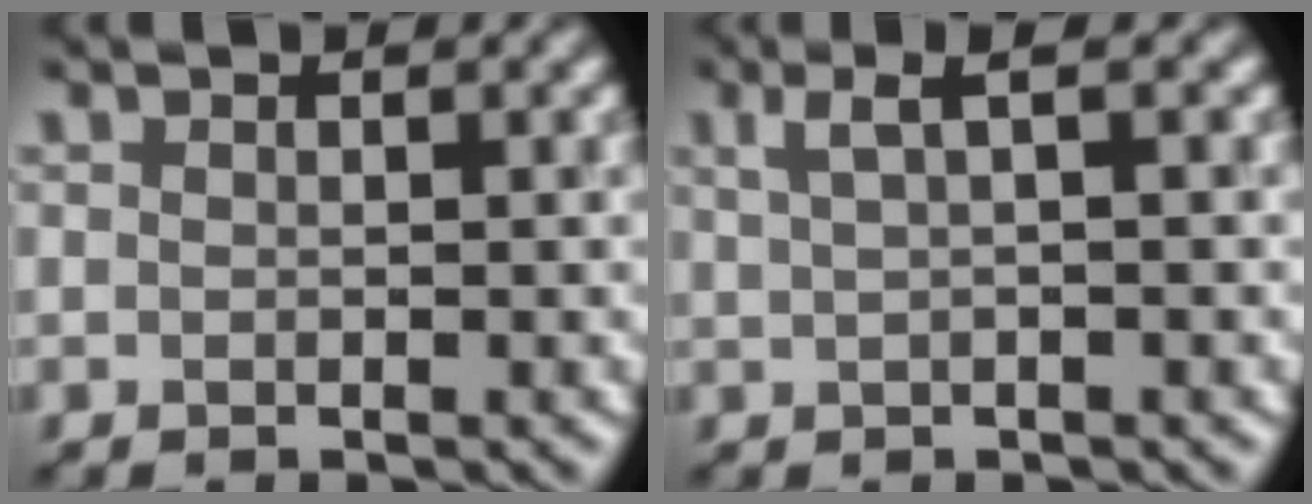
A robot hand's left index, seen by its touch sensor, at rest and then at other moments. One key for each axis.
{"total": 2.3, "fx": 1.0, "fy": 0.5, "fz": 2.0, "tx": -0.028, "ty": 0.011, "tz": 0.017}